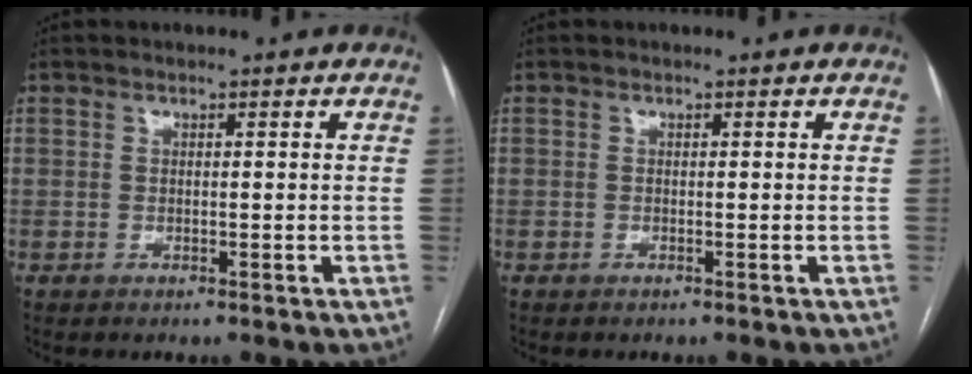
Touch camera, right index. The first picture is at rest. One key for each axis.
{"total": 0.0}